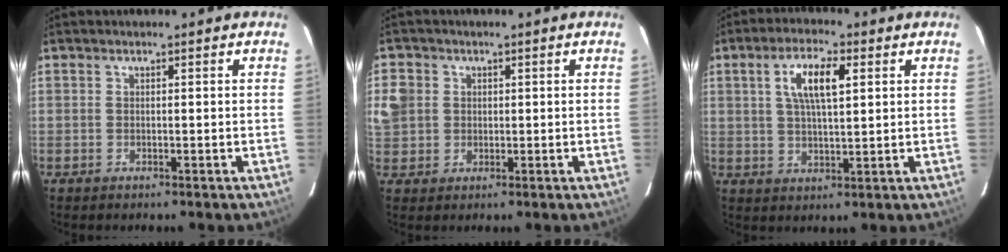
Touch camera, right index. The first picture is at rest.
{"total": 5.9, "force": [0.7, 5.6, 1.8], "torque": [-0.042, 0.020, 0.016]}
{"total": 7.8, "force": [2.6, 2.4, 7.0], "torque": [-0.129, 0.010, 0.047]}